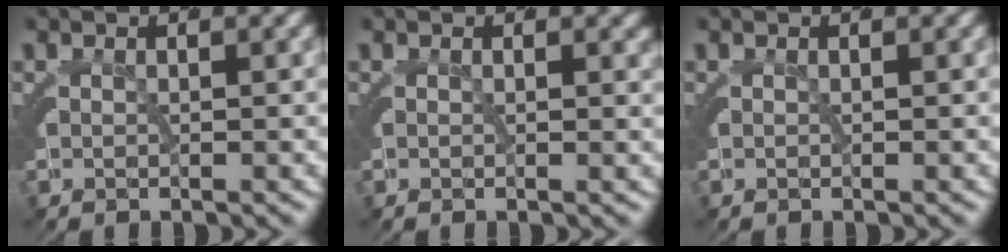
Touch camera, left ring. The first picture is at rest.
{"total": 0.7, "force": [0.5, 0.3, 0.4], "torque": [-0.003, -0.002, 0.005]}
{"total": 0.0}